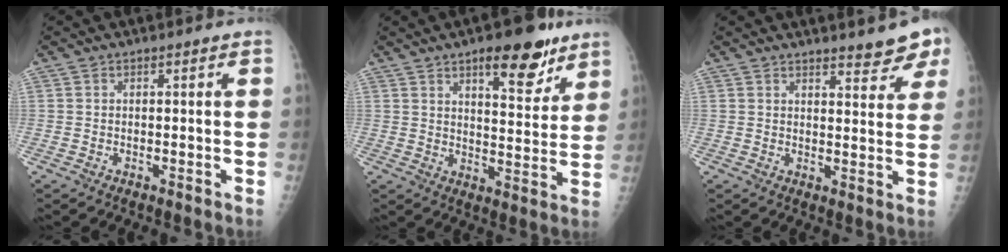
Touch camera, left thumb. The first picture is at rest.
{"total": 12.5, "force": [7.8, 4.6, 8.6], "torque": [-0.085, -0.043, 0.110]}
{"total": 6.2, "force": [5.2, 1.5, 3.1], "torque": [-0.017, -0.031, 0.054]}